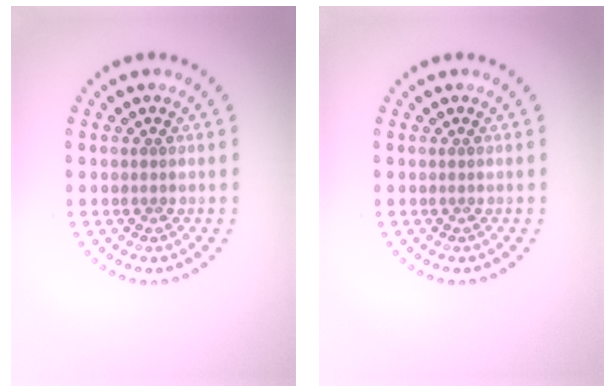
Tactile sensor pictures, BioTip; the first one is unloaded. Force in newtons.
{"total": 0.0}